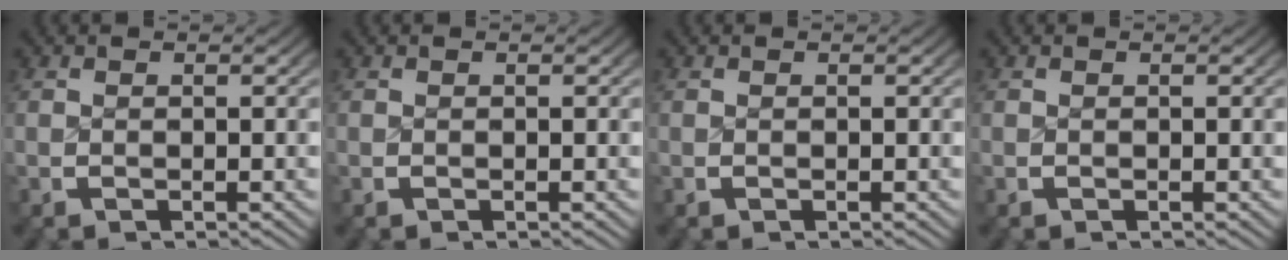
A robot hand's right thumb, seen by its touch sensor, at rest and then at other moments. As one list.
[{"total": 0.0}, {"total": 0.0}, {"total": 0.0}]